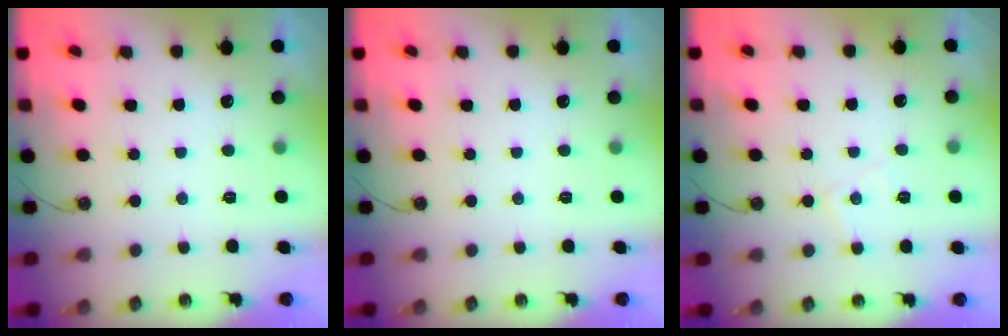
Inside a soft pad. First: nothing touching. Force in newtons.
{"total": 0.0}
{"total": 5.1, "press": 5.0, "slide": 0.7}